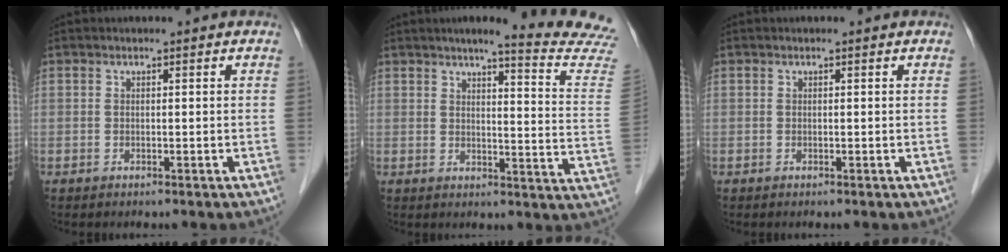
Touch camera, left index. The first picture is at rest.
{"total": 14.9, "force": [13.6, -1.1, 5.8], "torque": [-0.071, -0.089, 0.141]}
{"total": 0.0}